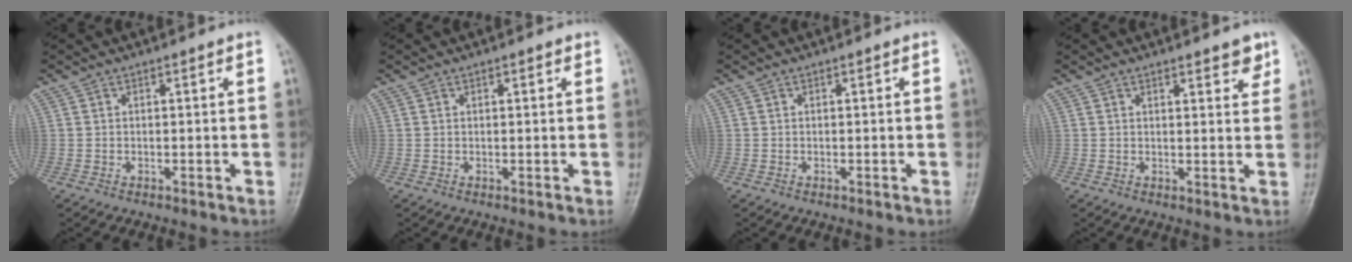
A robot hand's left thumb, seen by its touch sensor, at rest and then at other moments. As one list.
[{"total": 0.8, "force": [0.5, 0.3, 0.6], "torque": [-0.009, -0.001, 0.005]}, {"total": 0.0}, {"total": 3.8, "force": [2.7, 1.3, 2.4], "torque": [-0.016, -0.015, 0.033]}]